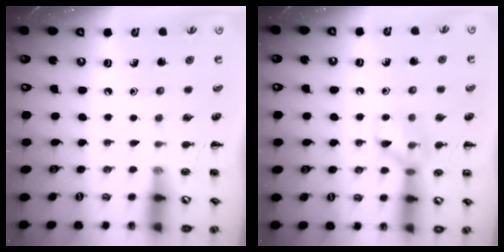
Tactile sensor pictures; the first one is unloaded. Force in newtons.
{"total": 9.5, "press": 9.4, "slide": 0.7}